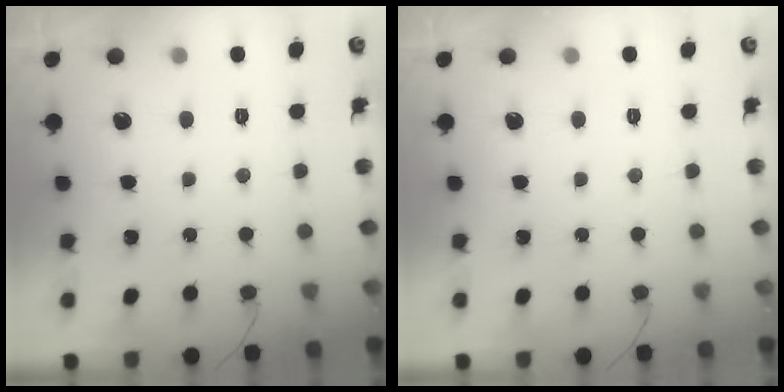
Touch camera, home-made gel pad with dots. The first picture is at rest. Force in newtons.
{"total": 0.0}